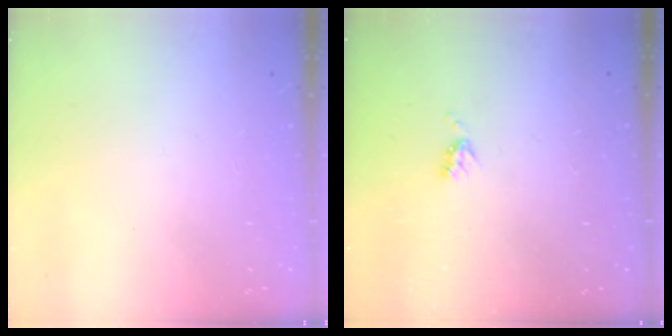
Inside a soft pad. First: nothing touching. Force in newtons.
{"total": 3.9, "press": 3.8, "slide": 0.6}